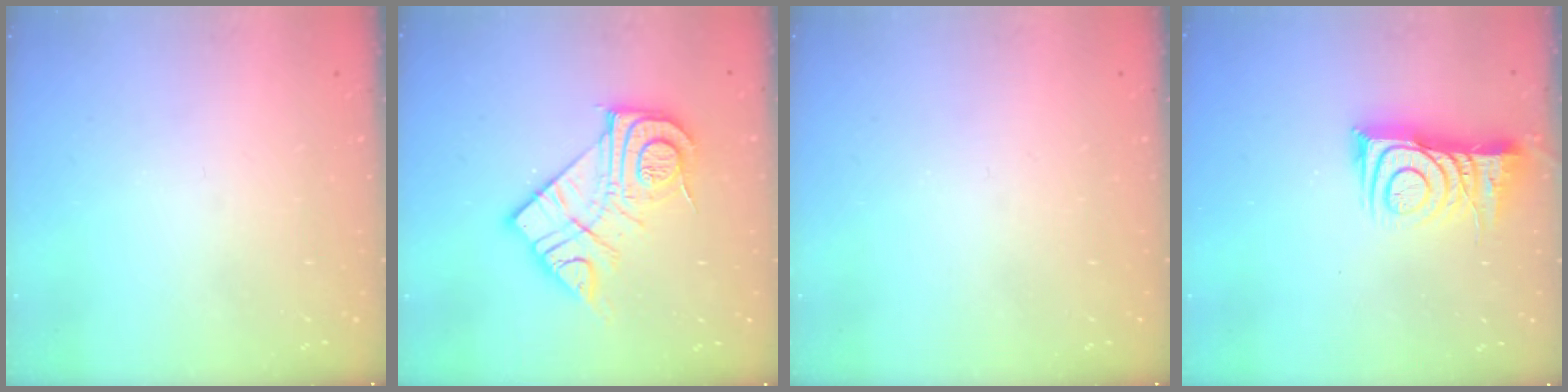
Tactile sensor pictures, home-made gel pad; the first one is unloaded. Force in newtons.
{"total": 16.8, "press": 16.7, "slide": 1.2}
{"total": 0.0}
{"total": 10.2, "press": 10.1, "slide": 0.9}